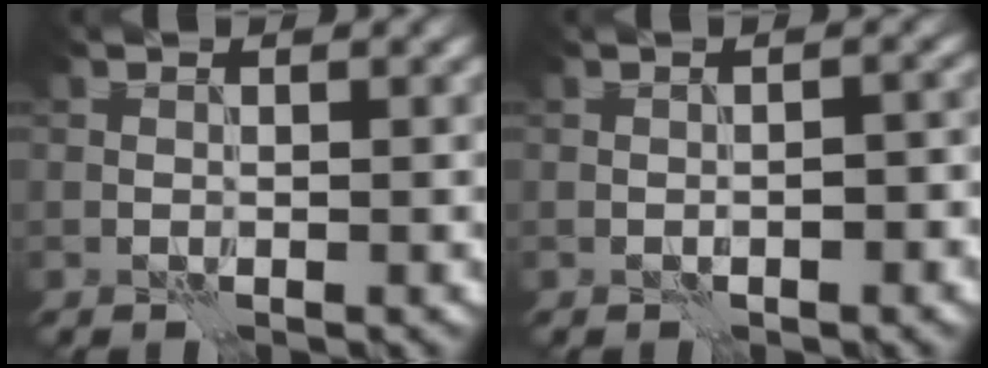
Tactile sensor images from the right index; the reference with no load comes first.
{"total": 1.6, "force": [-0.6, 0.6, 1.3], "torque": [-0.019, 0.005, -0.010]}